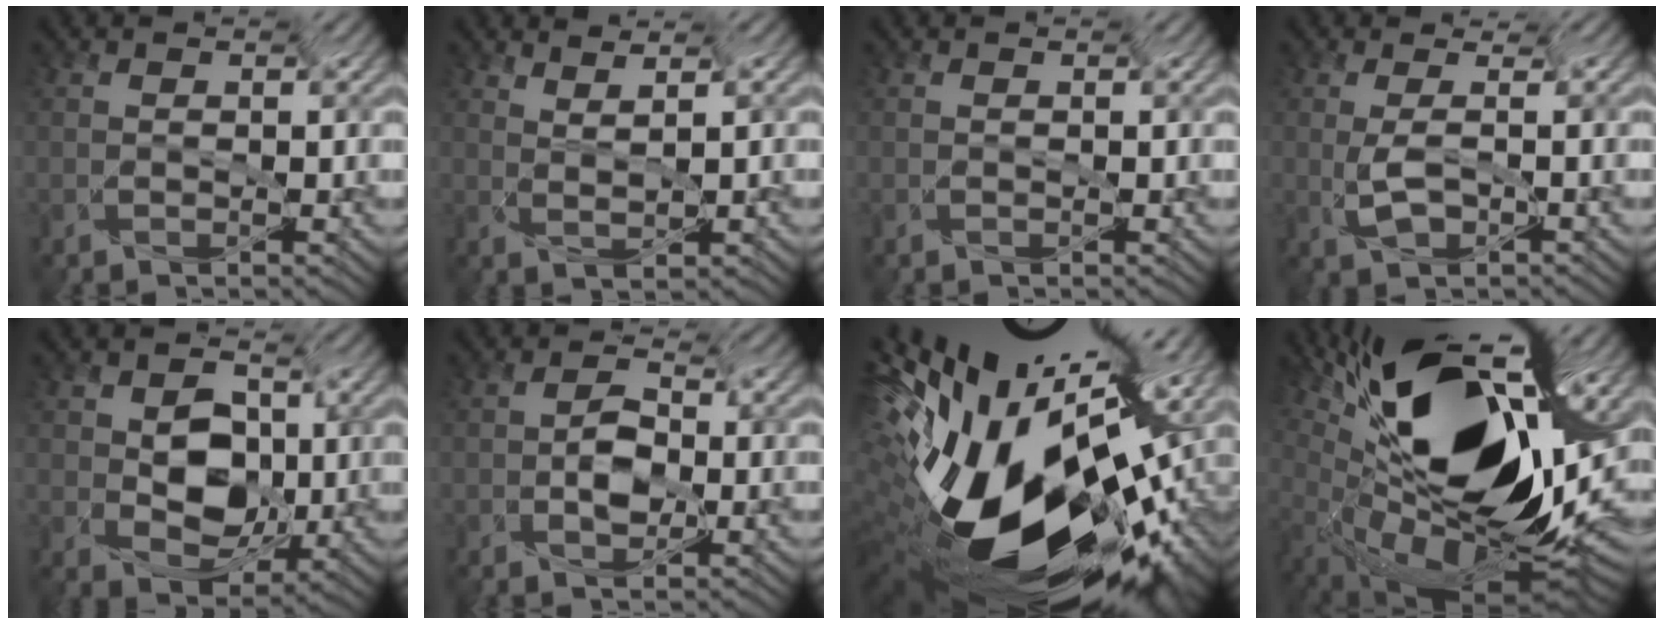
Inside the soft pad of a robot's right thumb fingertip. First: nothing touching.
{"total": 3.0, "force": [2.7, -0.1, 1.4], "torque": [-0.026, -0.011, 0.045]}
{"total": 0.0}
{"total": 2.0, "force": [-1.0, 0.8, 1.5], "torque": [-0.039, -0.005, -0.012]}
{"total": 7.4, "force": [-2.5, 4.9, 4.8], "torque": [-0.086, -0.006, -0.036]}
{"total": 2.9, "force": [-2.8, 0.7, 0.6], "torque": [-0.023, -0.002, -0.049]}
{"total": 16.0, "force": [-3.4, 6.4, 14.3], "torque": [-0.229, -0.046, -0.046]}
{"total": 15.8, "force": [0.5, 6.3, 14.5], "torque": [-0.233, 0.007, 0.003]}